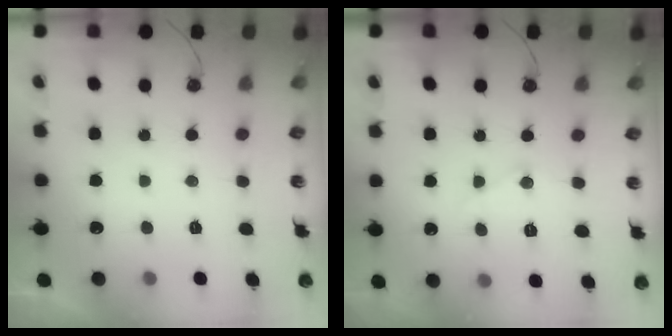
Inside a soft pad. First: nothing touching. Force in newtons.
{"total": 9.7, "press": 9.6, "slide": 0.9}